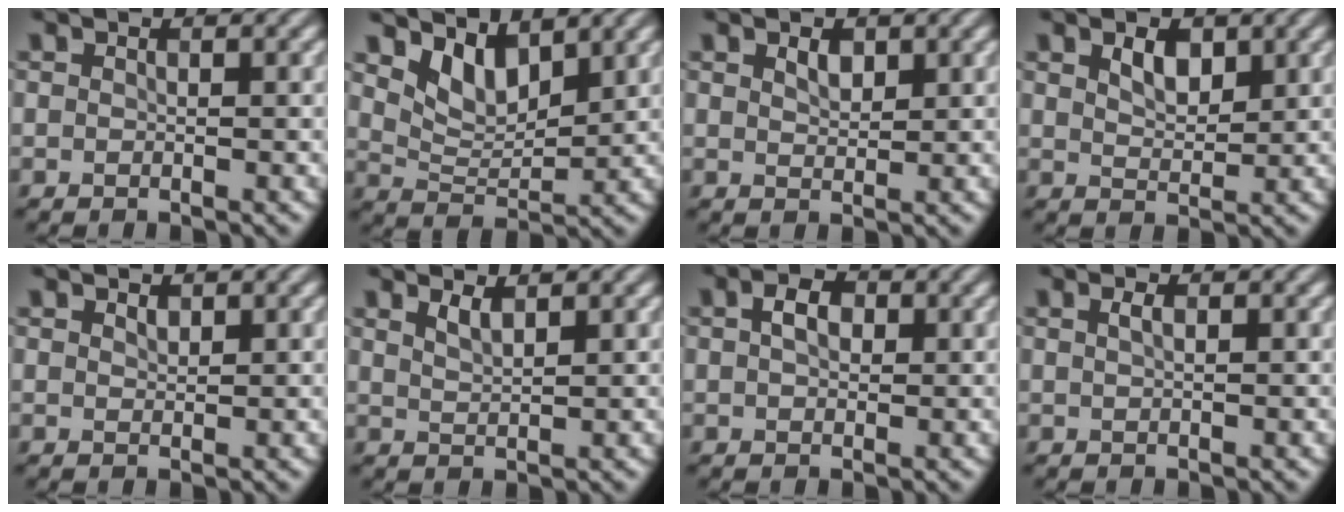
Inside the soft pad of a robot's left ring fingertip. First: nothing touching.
{"total": 3.9, "force": [2.7, 1.8, 2.1], "torque": [-0.052, -0.012, 0.049]}
{"total": 1.5, "force": [0.9, 0.8, 0.9], "torque": [-0.016, 0.000, 0.018]}
{"total": 2.4, "force": [1.3, 1.3, 1.6], "torque": [-0.031, 0.000, 0.024]}
{"total": 0.8, "force": [0.6, 0.4, 0.4], "torque": [-0.008, -0.002, 0.013]}
{"total": 1.5, "force": [1.2, 0.4, 0.9], "torque": [-0.020, -0.002, 0.024]}
{"total": 2.4, "force": [0.7, 1.6, 1.7], "torque": [-0.034, 0.005, 0.008]}
{"total": 0.8, "force": [0.4, 0.3, 0.7], "torque": [-0.016, 0.003, 0.007]}